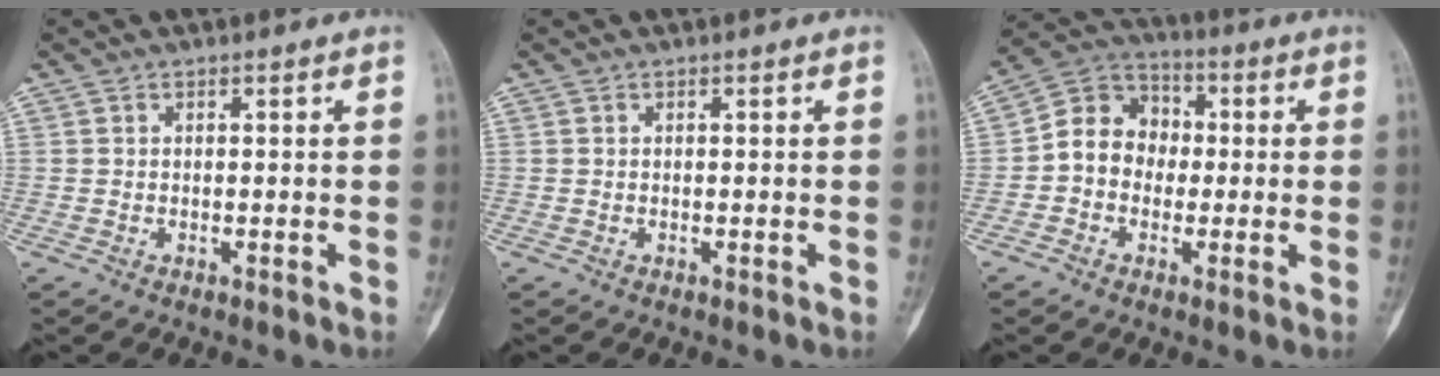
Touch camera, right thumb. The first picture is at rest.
{"total": 0.0}
{"total": 9.9, "force": [-0.7, 8.5, 5.0], "torque": [-0.057, 0.036, -0.030]}